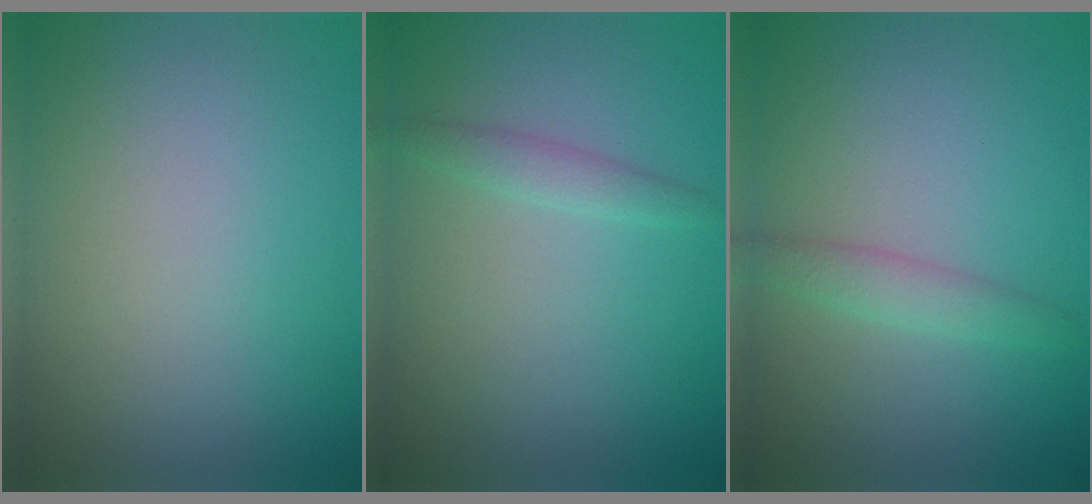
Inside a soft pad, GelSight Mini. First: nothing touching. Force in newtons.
{"total": 1.3, "press": 1.3, "slide": 0.0}
{"total": 1.8, "press": 1.8, "slide": 0.1}